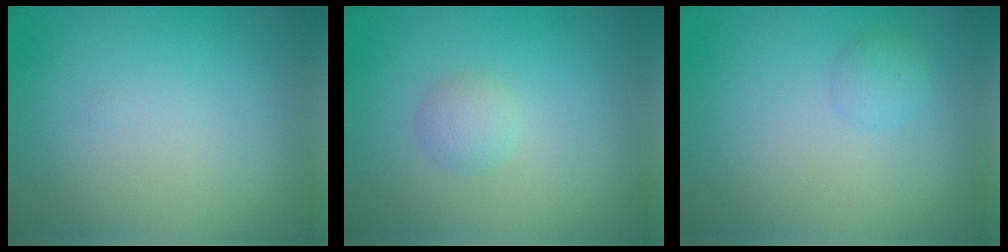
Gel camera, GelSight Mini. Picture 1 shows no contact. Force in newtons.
{"total": 1.5, "press": 1.5, "slide": 0.0}
{"total": 1.2, "press": 1.2, "slide": 0.1}